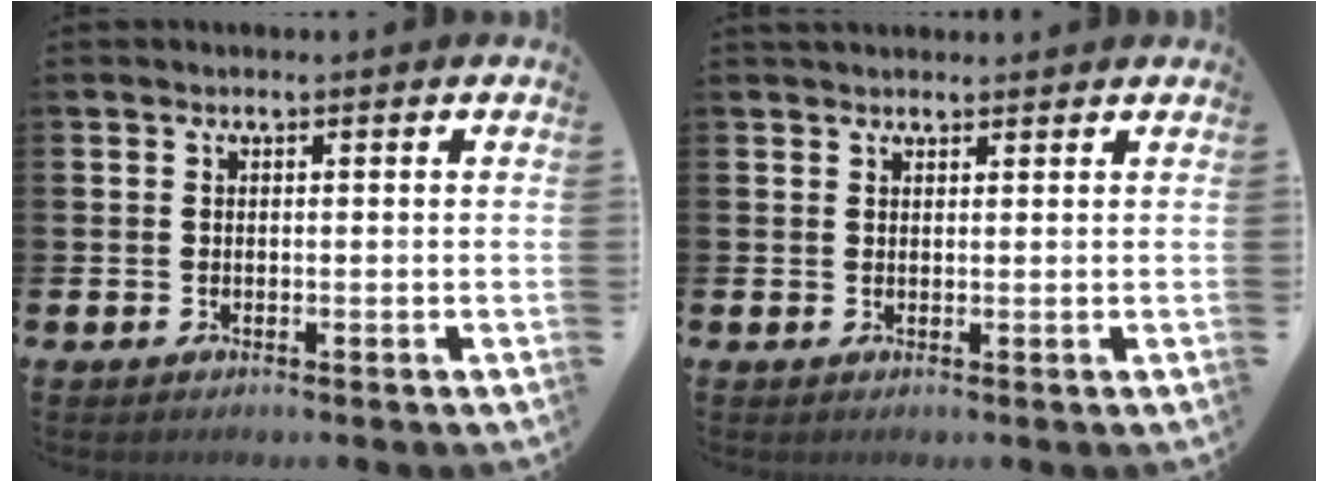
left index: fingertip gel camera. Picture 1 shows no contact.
{"total": 1.5, "force": [1.4, 0.4, 0.1], "torque": [0.007, -0.002, 0.024]}